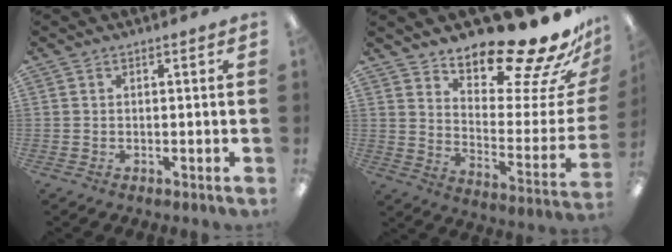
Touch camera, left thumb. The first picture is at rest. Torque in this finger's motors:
{"motor_torque": [0.54, 1.09, 1.40, -1.37, 0.06]}